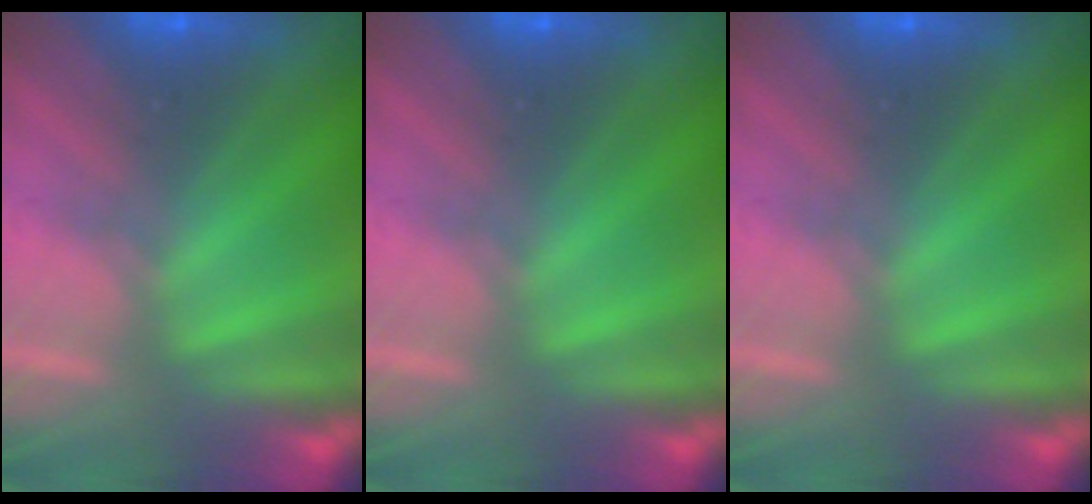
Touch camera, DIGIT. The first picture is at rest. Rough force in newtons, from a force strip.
{"total": 0.0}
{"total": 0.0}